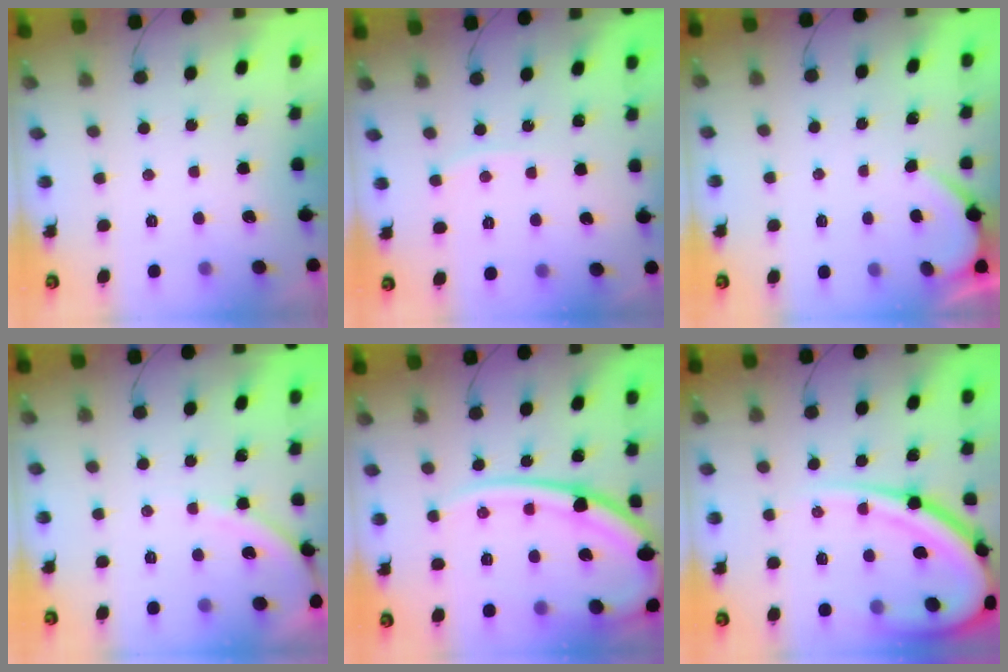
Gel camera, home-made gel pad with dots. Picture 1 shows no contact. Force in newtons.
{"total": 2.9, "press": 2.9, "slide": 0.5}
{"total": 2.1, "press": 2.1, "slide": 0.3}
{"total": 5.4, "press": 5.3, "slide": 0.8}
{"total": 18.2, "press": 18.1, "slide": 1.9}
{"total": 17.9, "press": 17.8, "slide": 1.2}